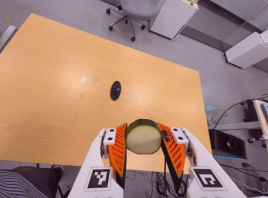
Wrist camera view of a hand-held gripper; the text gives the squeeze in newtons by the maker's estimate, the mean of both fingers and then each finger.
{"total": 12.3, "left": 11.0, "right": 13.7}